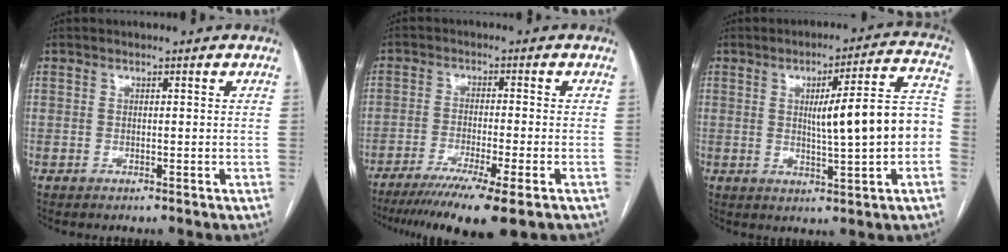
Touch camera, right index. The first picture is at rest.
{"total": 13.4, "force": [-9.8, 0.1, 9.2], "torque": [-0.140, -0.036, -0.152]}
{"total": 12.6, "force": [-0.6, 1.1, 12.5], "torque": [-0.167, 0.028, -0.003]}